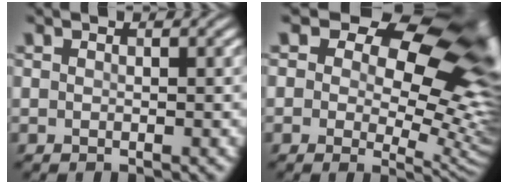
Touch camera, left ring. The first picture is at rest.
{"total": 16.5, "force": [6.0, 10.0, 11.6], "torque": [-0.122, 0.018, 0.095]}